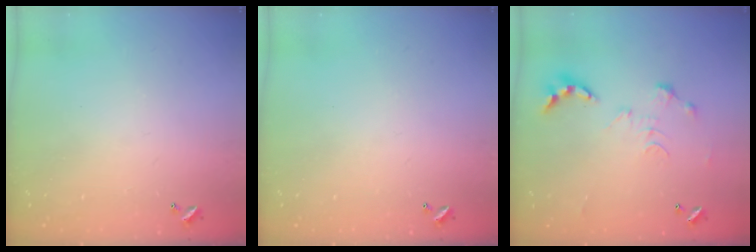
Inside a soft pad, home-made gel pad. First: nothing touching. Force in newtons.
{"total": 0.0}
{"total": 0.6, "press": 0.6, "slide": 0.1}